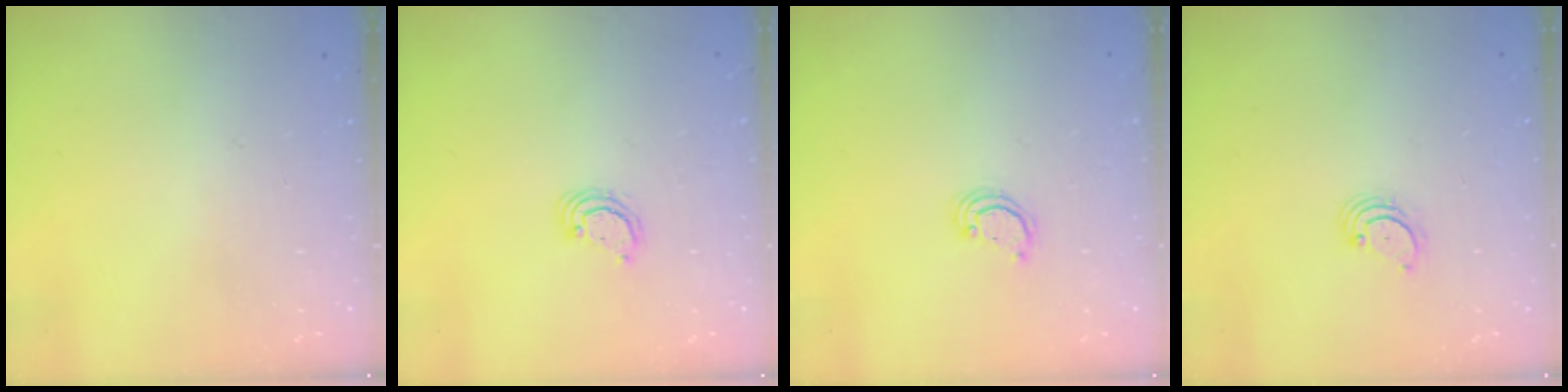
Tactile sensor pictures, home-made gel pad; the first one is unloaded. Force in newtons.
{"total": 2.9, "press": 2.9, "slide": 0.3}
{"total": 2.1, "press": 2.1, "slide": 0.1}
{"total": 2.7, "press": 2.7, "slide": 0.3}